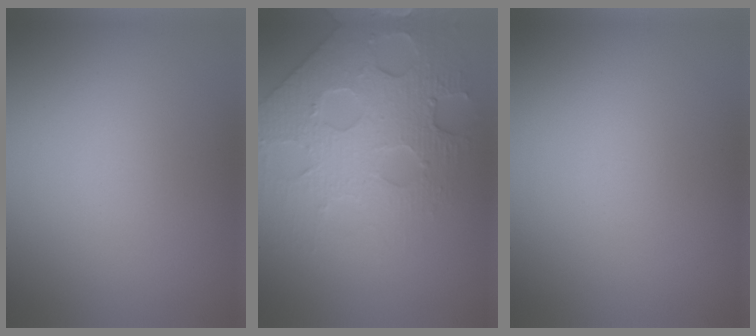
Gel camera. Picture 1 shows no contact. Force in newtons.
{"total": 6.3, "press": 5.1, "slide": 3.8}
{"total": 0.0}